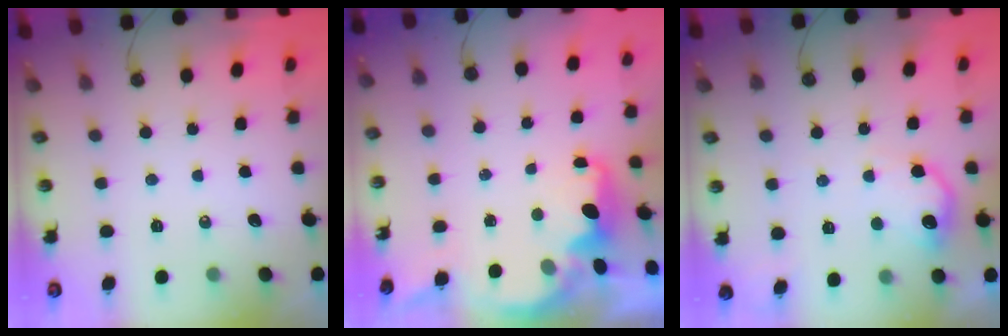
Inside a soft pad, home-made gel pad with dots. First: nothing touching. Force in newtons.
{"total": 2.2, "press": 2.0, "slide": 0.8}
{"total": 11.1, "press": 11.1, "slide": 0.8}